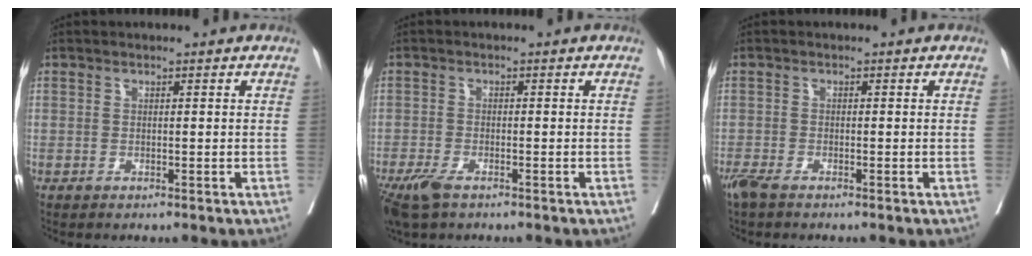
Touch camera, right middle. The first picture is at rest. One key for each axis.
{"total": 5.9, "fx": -4.1, "fy": 2.1, "fz": 3.7, "tx": -0.074, "ty": -0.012, "tz": -0.074}
{"total": 2.8, "fx": -2.2, "fy": 0.5, "fz": 1.6, "tx": -0.038, "ty": -0.011, "tz": -0.044}